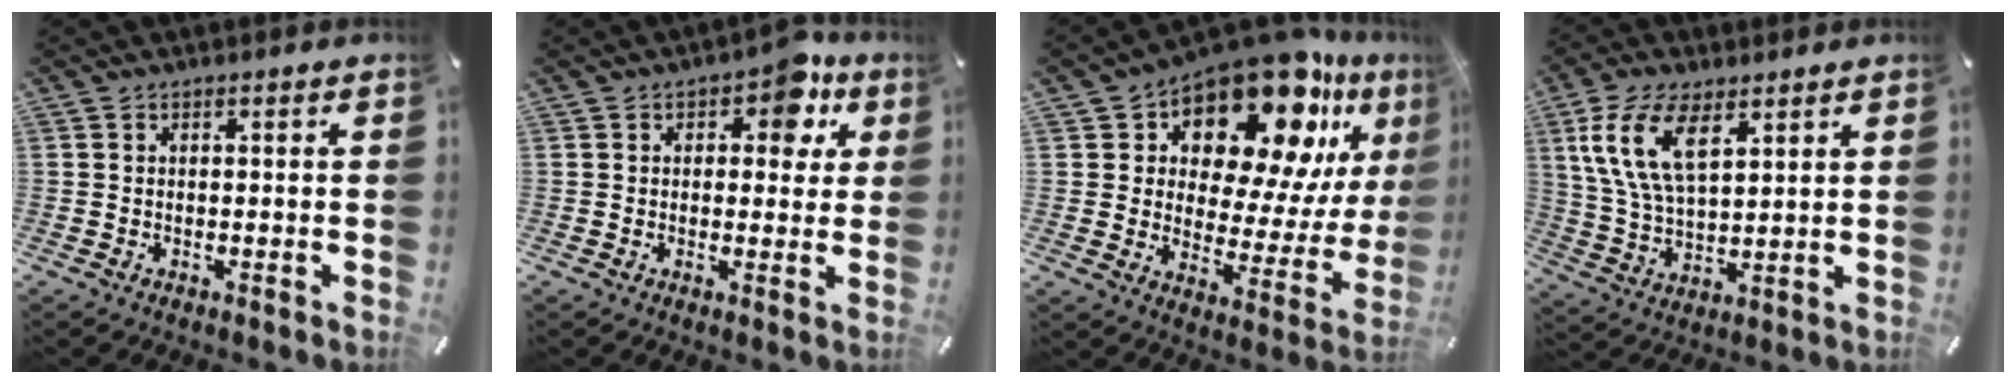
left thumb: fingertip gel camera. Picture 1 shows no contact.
{"total": 7.9, "force": [3.8, 4.7, 5.1], "torque": [-0.046, -0.016, 0.056]}
{"total": 19.1, "force": [13.6, 8.7, 10.3], "torque": [-0.162, -0.113, 0.229]}
{"total": 12.0, "force": [5.9, 6.1, 8.5], "torque": [-0.207, -0.008, 0.106]}